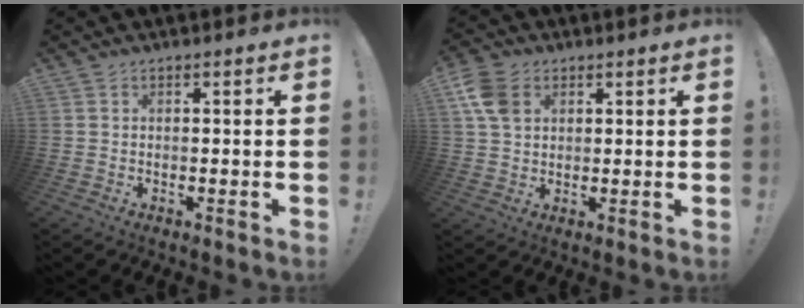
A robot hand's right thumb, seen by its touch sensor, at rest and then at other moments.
{"total": 8.7, "force": [3.2, 6.0, 5.4], "torque": [-0.104, 0.001, 0.063]}